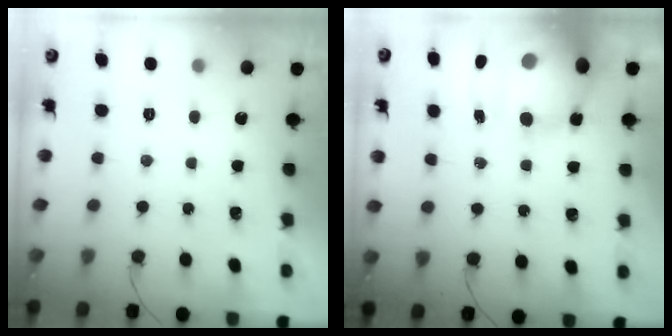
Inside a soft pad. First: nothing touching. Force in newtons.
{"total": 20.5, "press": 19.9, "slide": 4.9}